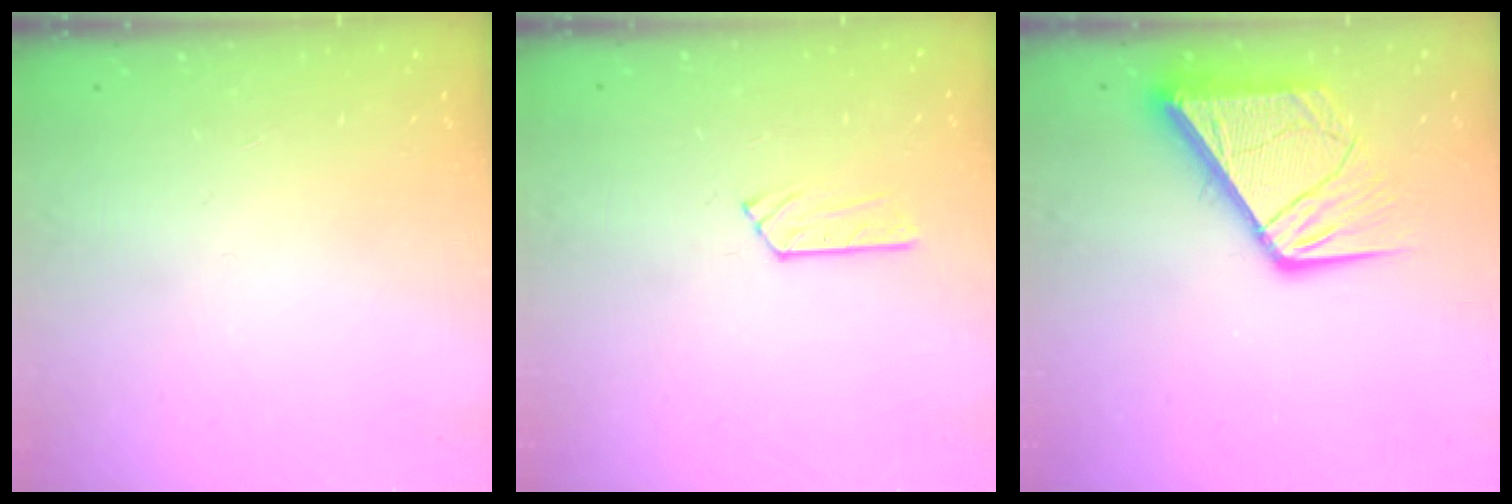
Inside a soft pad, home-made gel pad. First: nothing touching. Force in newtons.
{"total": 3.0, "press": 3.0, "slide": 0.4}
{"total": 12.9, "press": 12.8, "slide": 1.6}